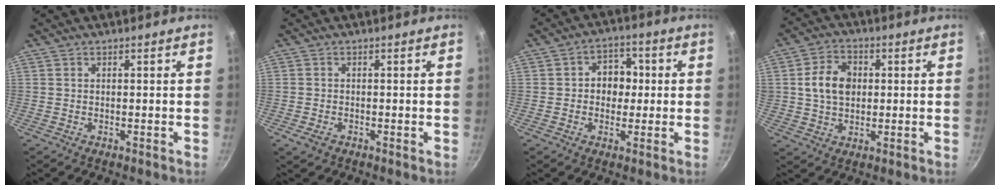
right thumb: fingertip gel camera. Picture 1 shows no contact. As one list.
[{"total": 2.2, "force": [-1.1, 1.3, 1.4], "torque": [-0.029, -0.001, -0.022]}, {"total": 6.9, "force": [0.3, 5.7, 3.9], "torque": [-0.009, 0.010, -0.003]}, {"total": 8.6, "force": [1.2, 6.5, 5.5], "torque": [-0.077, 0.009, 0.016]}]